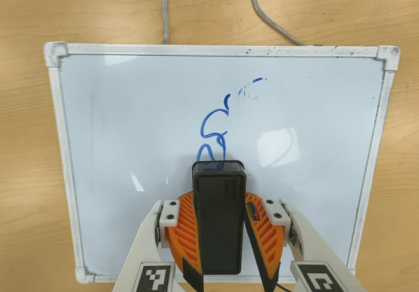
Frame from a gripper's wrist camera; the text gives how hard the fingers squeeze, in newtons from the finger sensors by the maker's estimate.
{"total": 9.7, "left": 9.4, "right": 9.9}